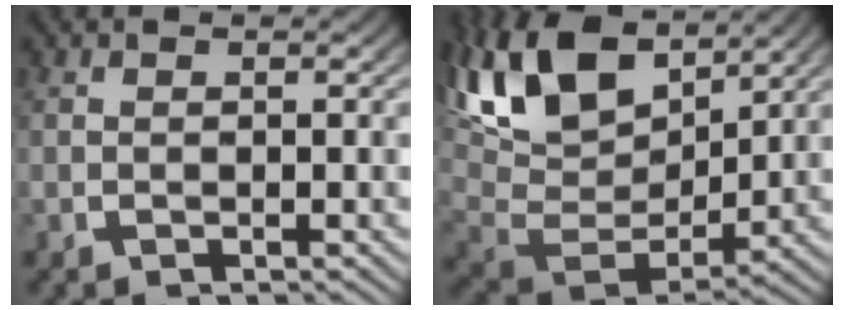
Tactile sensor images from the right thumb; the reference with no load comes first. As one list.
[{"total": 11.2, "force": [3.8, 6.7, 8.1], "torque": [-0.188, -0.016, 0.073]}]